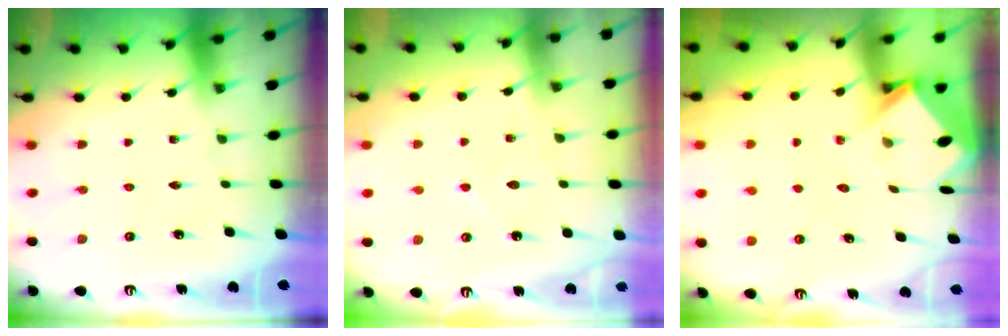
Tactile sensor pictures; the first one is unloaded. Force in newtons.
{"total": 5.0, "press": 5.0, "slide": 0.6}
{"total": 4.2, "press": 4.2, "slide": 0.4}